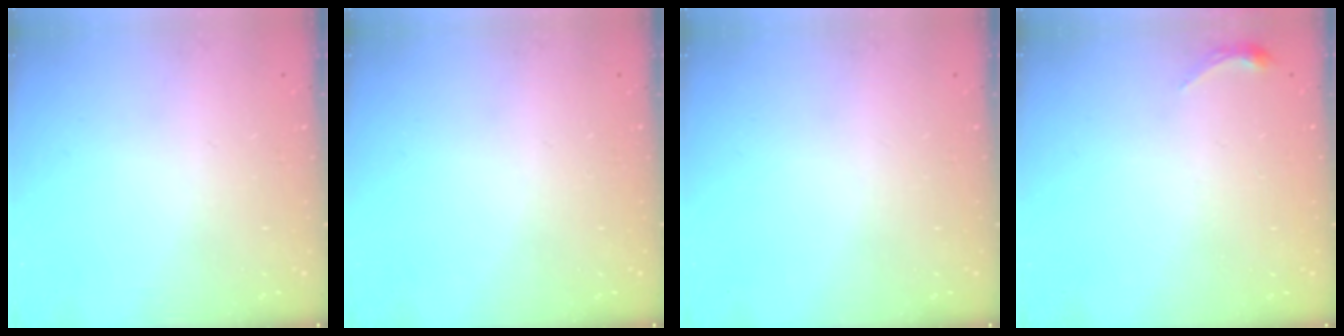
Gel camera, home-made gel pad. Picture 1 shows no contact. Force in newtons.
{"total": 0.0}
{"total": 0.0}
{"total": 3.9, "press": 3.8, "slide": 0.7}